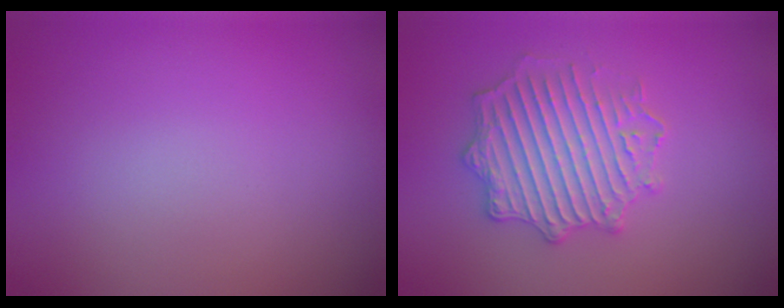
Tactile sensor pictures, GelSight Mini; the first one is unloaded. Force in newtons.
{"total": 4.1, "press": 4.1, "slide": 0.3}